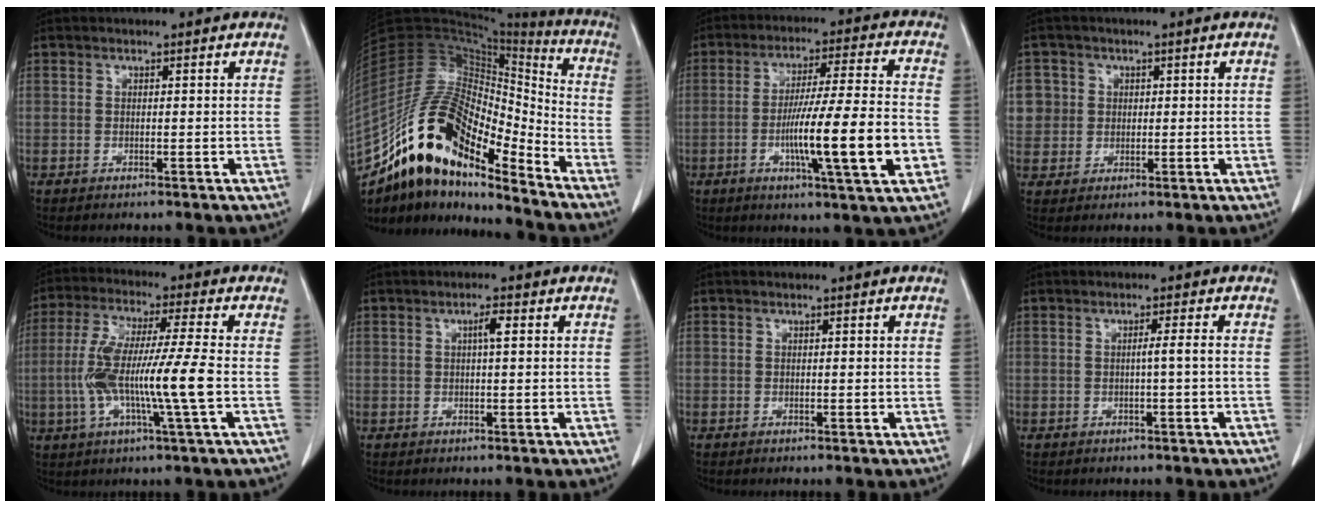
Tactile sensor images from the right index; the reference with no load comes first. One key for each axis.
{"total": 19.7, "fx": -14.1, "fy": 6.5, "fz": 12.1, "tx": -0.221, "ty": 0.043, "tz": -0.249}
{"total": 14.9, "fx": -3.6, "fy": 0.0, "fz": 14.5, "tx": -0.245, "ty": -0.006, "tz": -0.059}
{"total": 7.3, "fx": 1.7, "fy": 7.0, "fz": 1.3, "tx": -0.039, "ty": 0.024, "tz": 0.043}
{"total": 12.5, "fx": -1.9, "fy": -0.3, "fz": 12.4, "tx": -0.247, "ty": 0.001, "tz": -0.039}
{"total": 1.8, "fx": 0.5, "fy": 0.1, "fz": 1.8, "tx": -0.030, "ty": 0.004, "tz": 0.006}
{"total": 0.0}
{"total": 1.5, "fx": -0.3, "fy": -0.5, "fz": 1.3, "tx": -0.019, "ty": 0.001, "tz": -0.006}